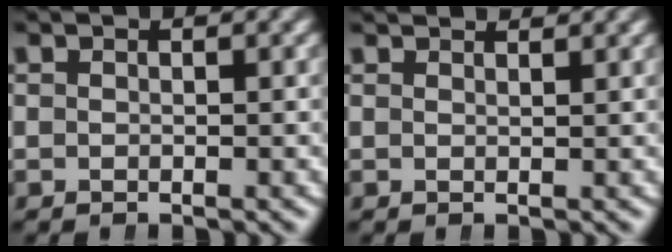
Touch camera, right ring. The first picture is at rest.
{"total": 1.9, "force": [1.8, -0.5, 0.2], "torque": [0.009, 0.003, 0.028]}